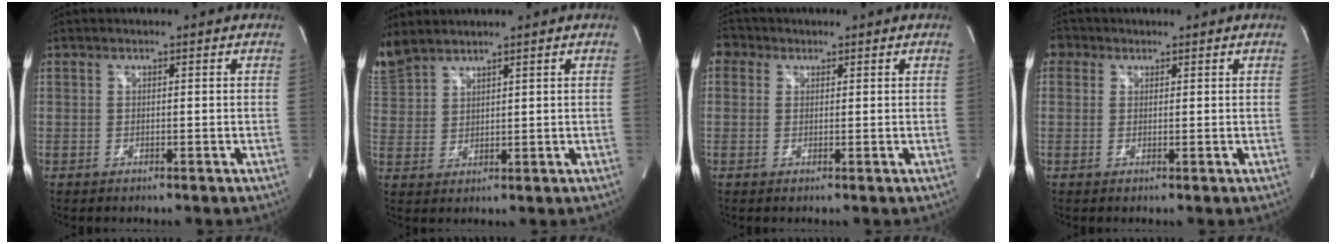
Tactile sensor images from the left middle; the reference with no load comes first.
{"total": 7.0, "force": [6.4, 2.1, 1.8], "torque": [-0.064, 0.016, 0.144]}
{"total": 2.9, "force": [1.3, 2.5, 0.7], "torque": [-0.012, 0.017, 0.021]}
{"total": 2.5, "force": [1.2, 2.2, 0.5], "torque": [-0.004, 0.013, 0.017]}